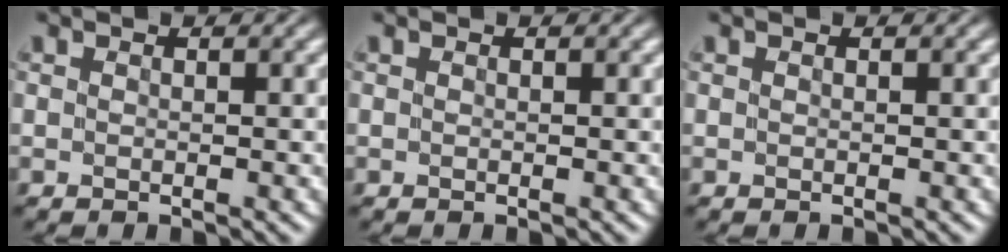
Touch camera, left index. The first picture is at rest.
{"total": 0.0}
{"total": 0.0}